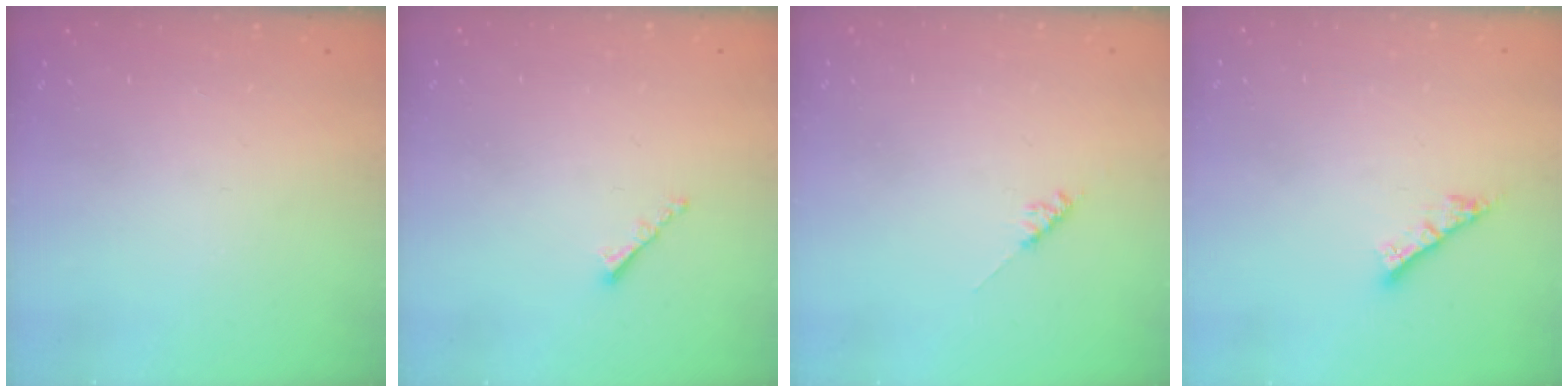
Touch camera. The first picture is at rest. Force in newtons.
{"total": 1.2, "press": 1.1, "slide": 0.5}
{"total": 4.9, "press": 4.8, "slide": 0.8}
{"total": 4.8, "press": 4.8, "slide": 0.3}